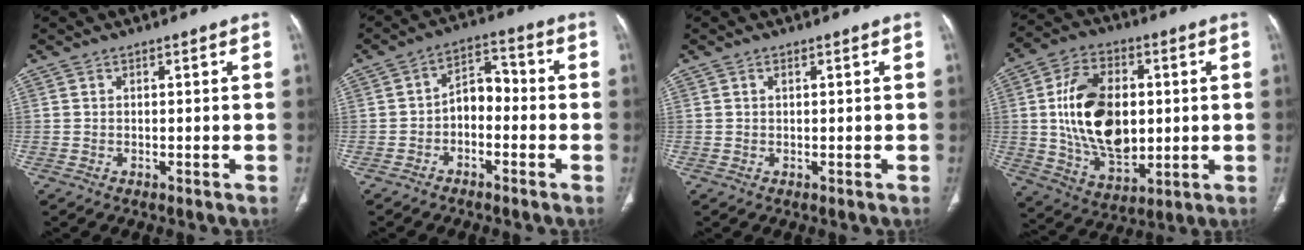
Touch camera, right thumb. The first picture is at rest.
{"total": 6.2, "force": [-1.8, 4.1, 4.4], "torque": [-0.051, 0.040, -0.043]}
{"total": 0.6, "force": [0.3, 0.3, 0.5], "torque": [-0.009, 0.002, 0.005]}
{"total": 18.7, "force": [1.4, 11.8, 14.4], "torque": [-0.226, -0.006, 0.034]}